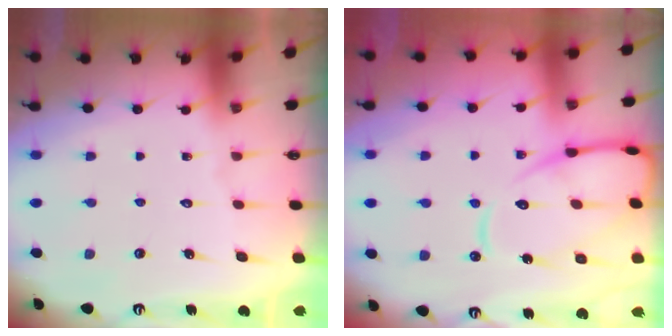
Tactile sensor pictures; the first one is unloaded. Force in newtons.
{"total": 13.6, "press": 13.5, "slide": 1.2}